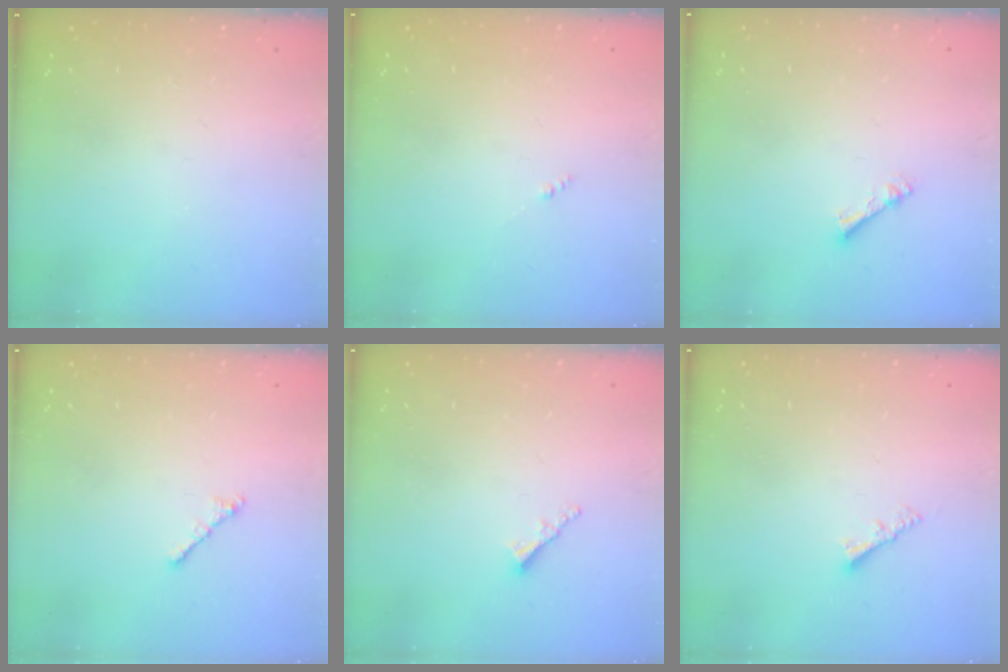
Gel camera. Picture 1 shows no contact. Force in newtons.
{"total": 0.0}
{"total": 2.4, "press": 2.4, "slide": 0.4}
{"total": 1.0, "press": 0.9, "slide": 0.4}
{"total": 2.0, "press": 2.0, "slide": 0.5}
{"total": 3.0, "press": 3.0, "slide": 0.1}